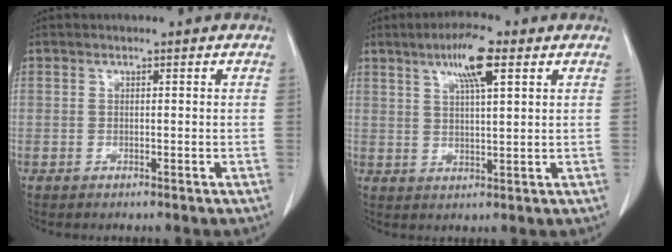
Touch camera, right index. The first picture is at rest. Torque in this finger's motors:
{"motor_torque": [0.61, 0.22, 0.15, 0.05]}